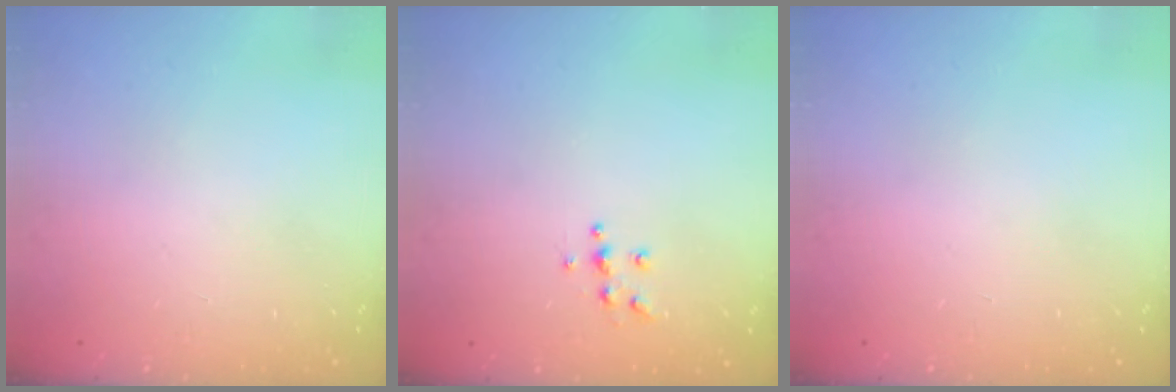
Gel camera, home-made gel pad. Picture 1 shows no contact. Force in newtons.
{"total": 5.9, "press": 5.9, "slide": 0.5}
{"total": 0.0}